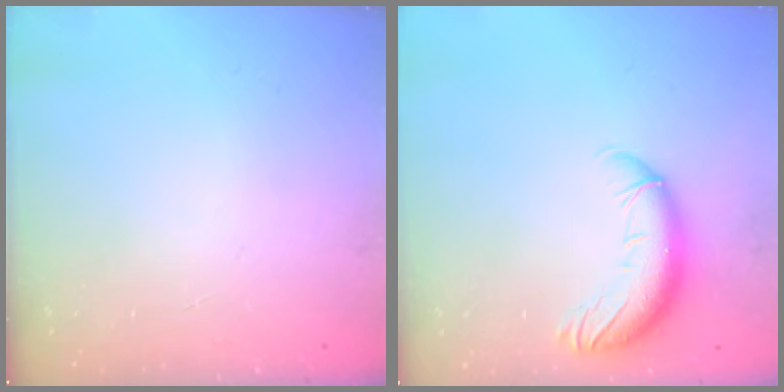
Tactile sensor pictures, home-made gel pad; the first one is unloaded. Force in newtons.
{"total": 10.8, "press": 10.6, "slide": 2.3}